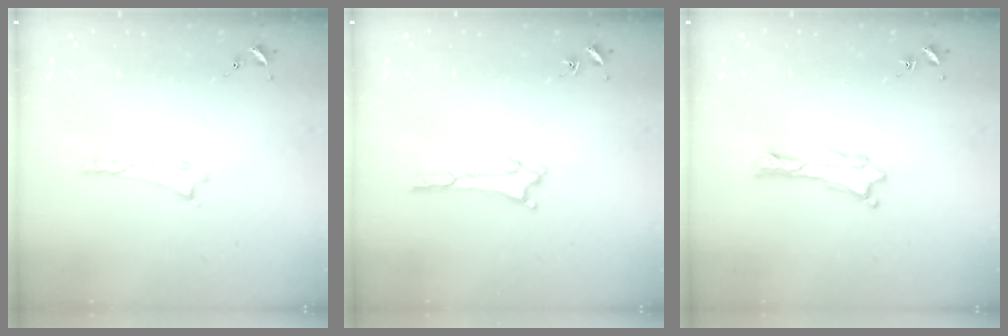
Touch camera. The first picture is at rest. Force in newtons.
{"total": 1.8, "press": 1.8, "slide": 0.2}
{"total": 0.6, "press": 0.6, "slide": 0.2}